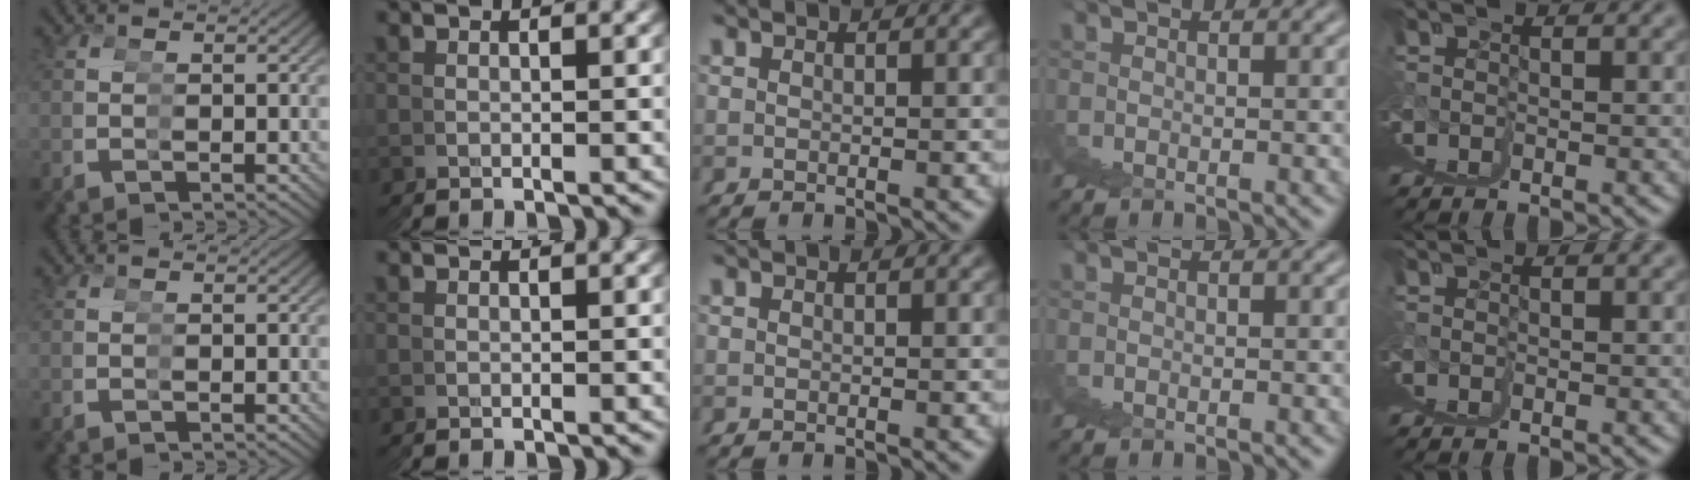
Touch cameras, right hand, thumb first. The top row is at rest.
{}